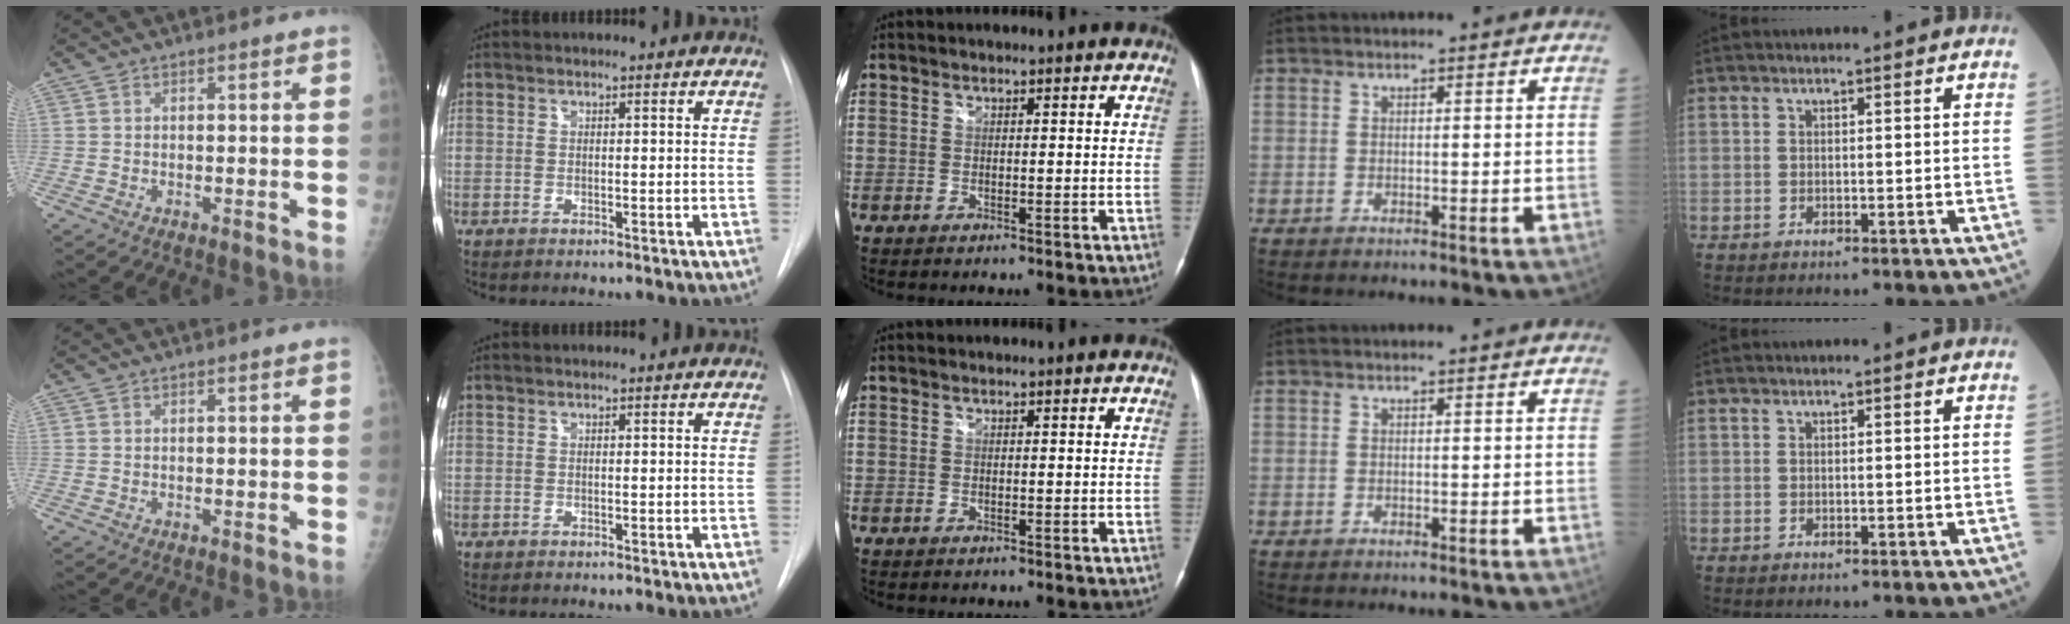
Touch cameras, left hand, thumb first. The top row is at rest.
{}